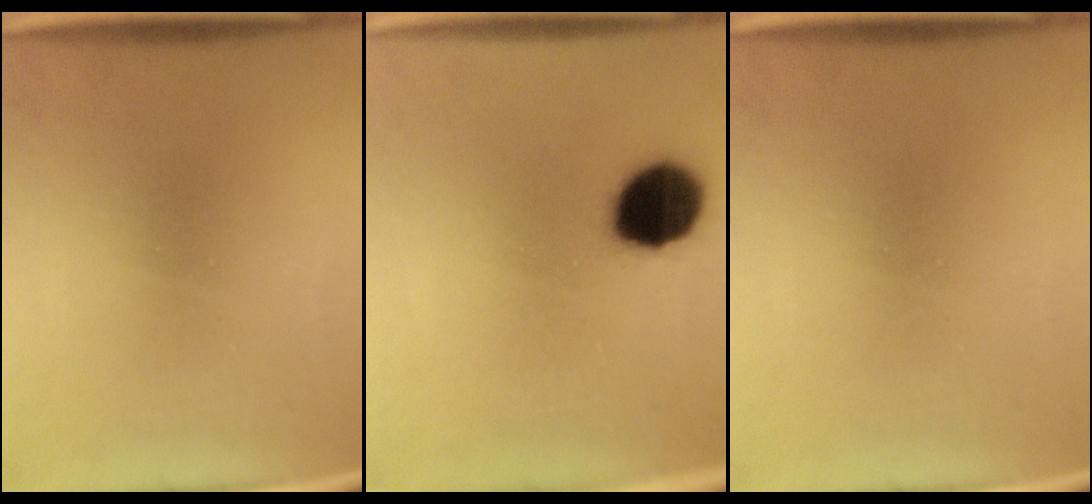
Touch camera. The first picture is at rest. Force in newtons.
{"total": 14.4}
{"total": 0.0}